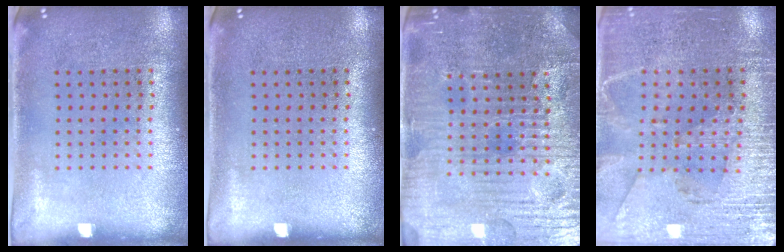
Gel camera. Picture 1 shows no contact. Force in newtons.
{"total": 0.0}
{"total": 5.3, "press": 5.0, "slide": 1.5}
{"total": 3.1, "press": 2.9, "slide": 1.2}